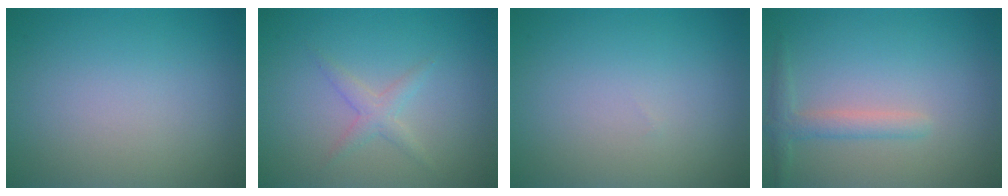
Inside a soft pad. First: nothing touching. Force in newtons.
{"total": 1.6, "press": 1.6, "slide": 0.1}
{"total": 0.0}
{"total": 1.9, "press": 1.9, "slide": 0.1}